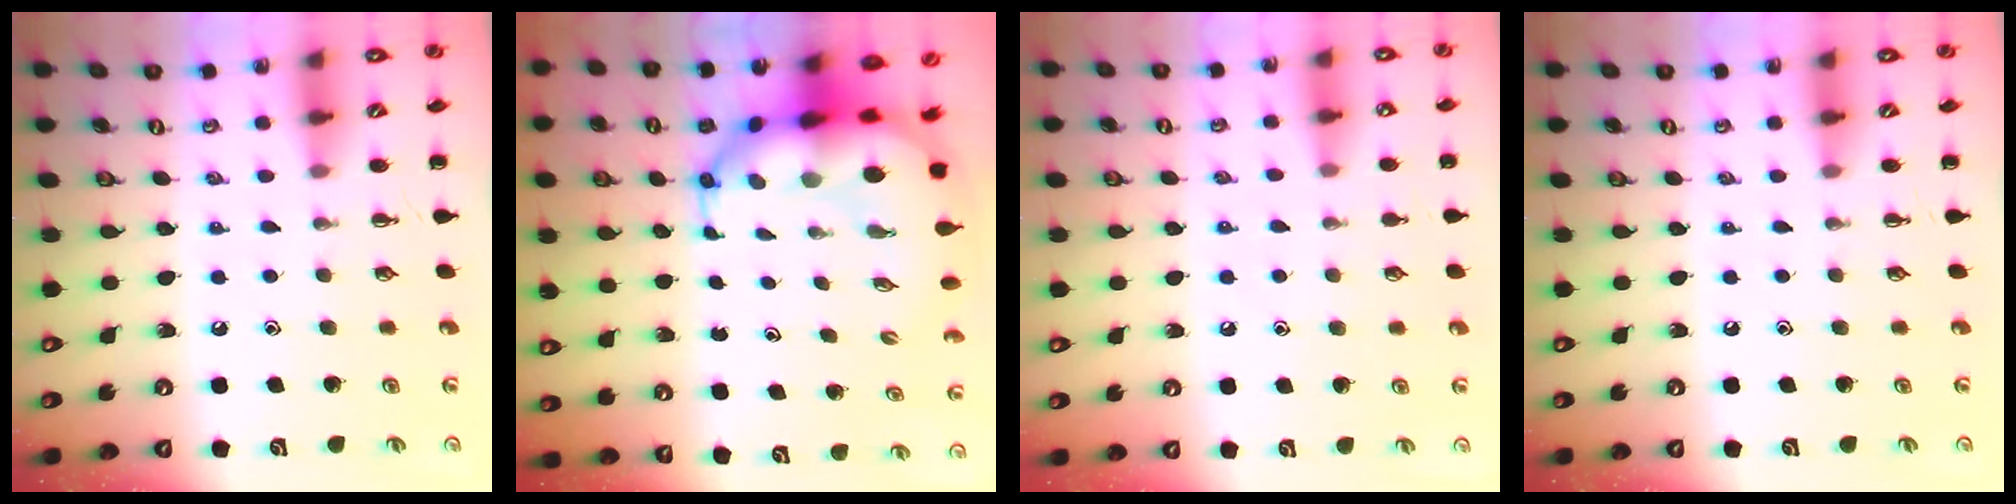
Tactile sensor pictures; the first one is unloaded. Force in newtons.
{"total": 11.3, "press": 10.9, "slide": 3.2}
{"total": 4.8, "press": 4.5, "slide": 1.6}
{"total": 0.0}